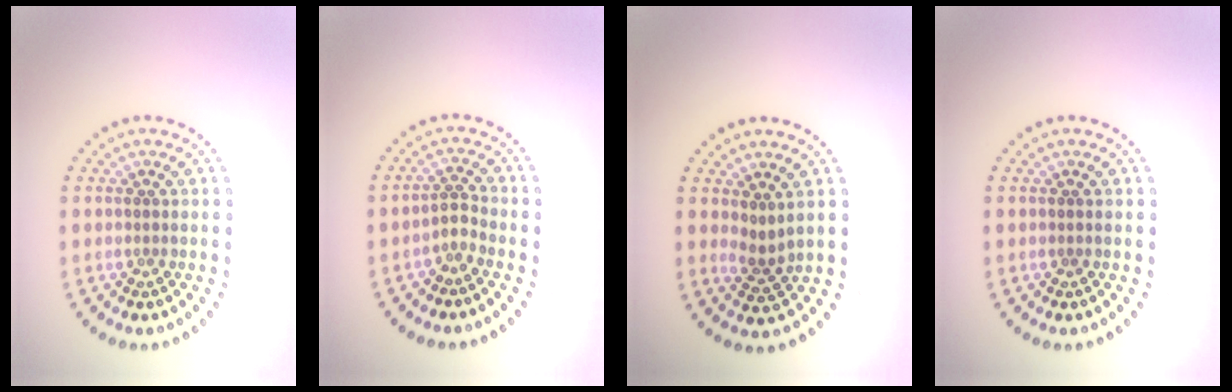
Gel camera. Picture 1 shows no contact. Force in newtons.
{"total": 1.4, "press": 1.0, "slide": 1.0}
{"total": 1.7, "press": 1.2, "slide": 1.3}
{"total": 0.0}